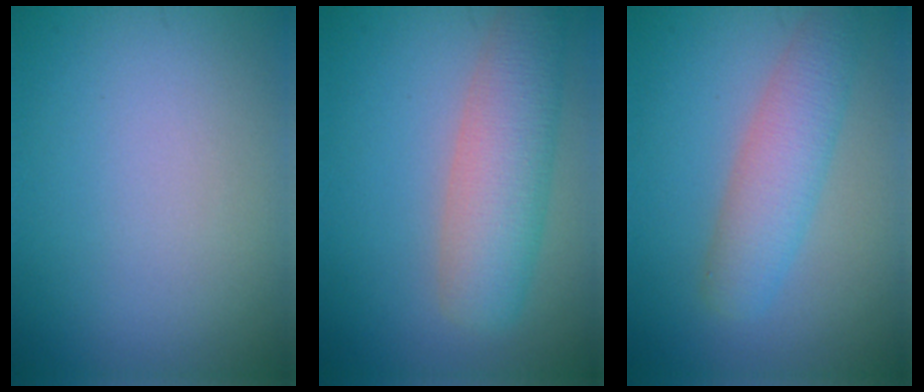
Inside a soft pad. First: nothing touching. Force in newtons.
{"total": 5.7, "press": 5.7, "slide": 0.3}
{"total": 4.1, "press": 4.1, "slide": 0.2}